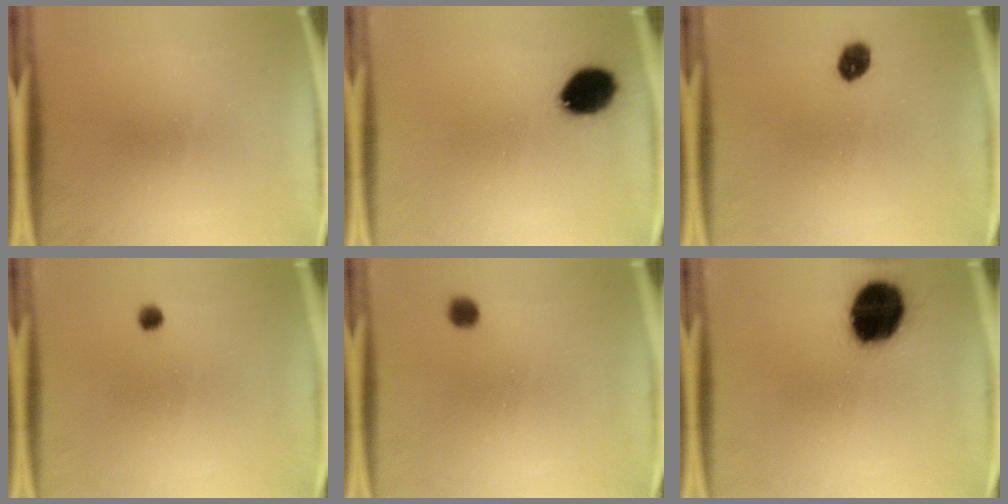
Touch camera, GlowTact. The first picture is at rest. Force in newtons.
{"total": 10.9}
{"total": 4.0}
{"total": 1.3}
{"total": 2.6}
{"total": 19.5}